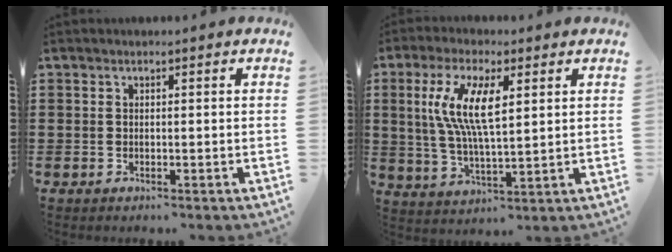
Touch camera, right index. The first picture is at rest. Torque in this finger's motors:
{"motor_torque": [1.99, 0.15, 1.05, 0.21]}